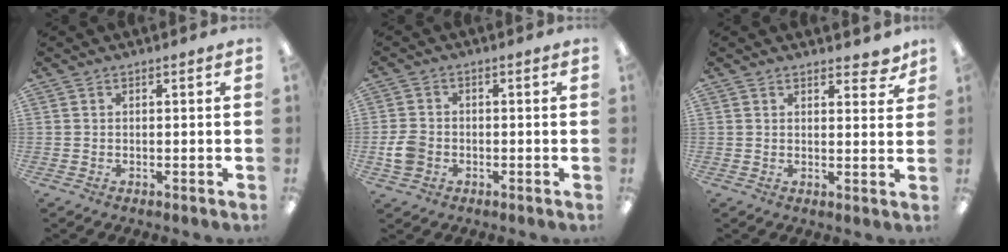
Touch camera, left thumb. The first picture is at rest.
{"total": 5.1, "force": [-1.5, 4.2, 2.6], "torque": [-0.054, 0.008, -0.026]}
{"total": 4.3, "force": [3.4, 1.8, 2.0], "torque": [-0.012, -0.019, 0.056]}